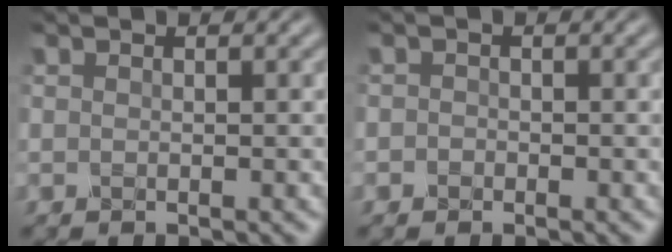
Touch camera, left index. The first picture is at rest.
{"total": 0.7, "force": [-0.3, 0.6, 0.2], "torque": [0.000, -0.003, -0.008]}